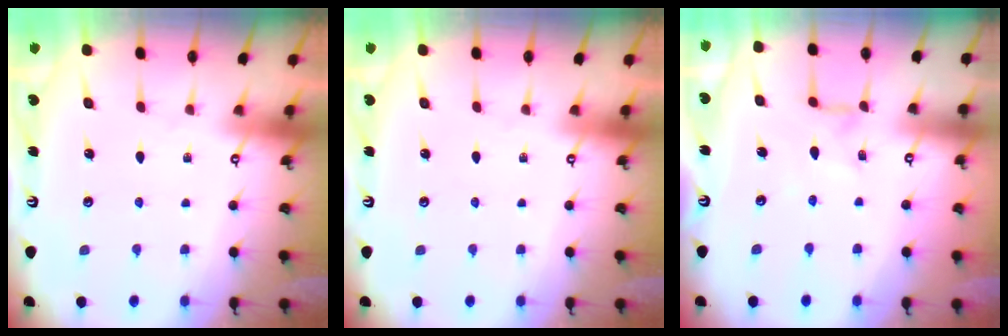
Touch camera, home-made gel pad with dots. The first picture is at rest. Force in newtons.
{"total": 0.0}
{"total": 1.6, "press": 1.6, "slide": 0.3}